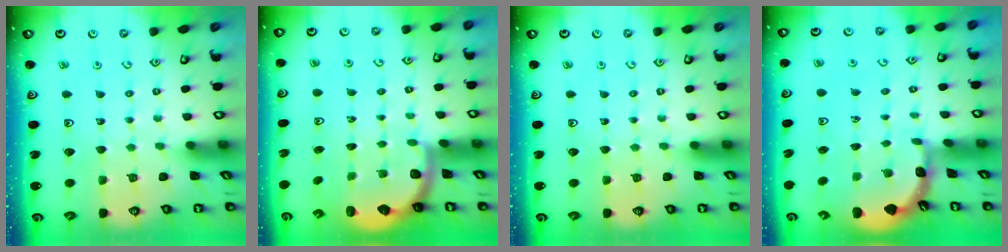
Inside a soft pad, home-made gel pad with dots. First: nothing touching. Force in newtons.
{"total": 2.1, "press": 1.9, "slide": 0.8}
{"total": 0.0}
{"total": 1.8, "press": 1.8, "slide": 0.1}